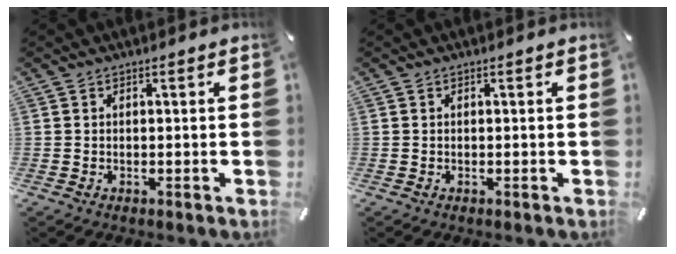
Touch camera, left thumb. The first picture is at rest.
{"total": 0.0}